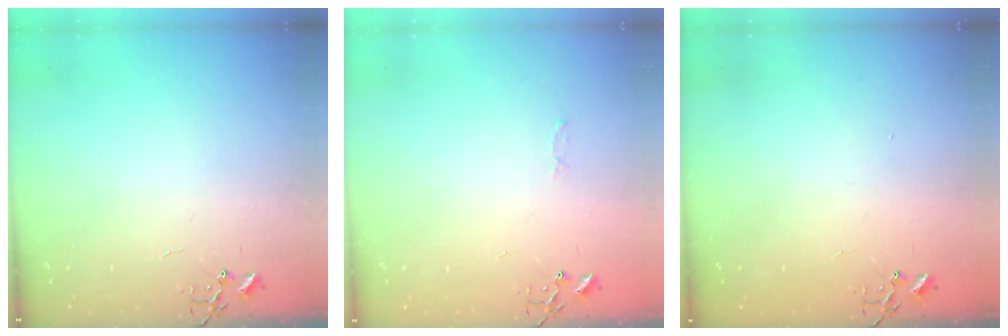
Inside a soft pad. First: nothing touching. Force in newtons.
{"total": 2.8, "press": 2.8, "slide": 0.4}
{"total": 1.3, "press": 1.2, "slide": 0.1}